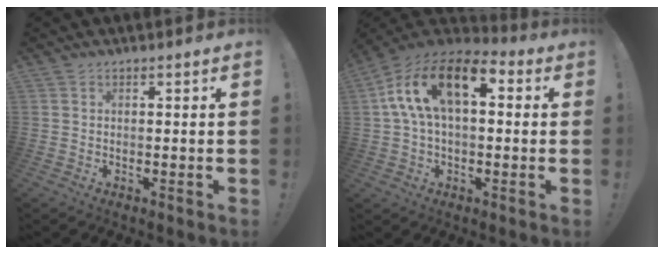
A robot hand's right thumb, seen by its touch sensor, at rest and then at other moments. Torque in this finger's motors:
{"motor_torque": [2.49, 2.52, 0.85, 0.65, 0.33]}